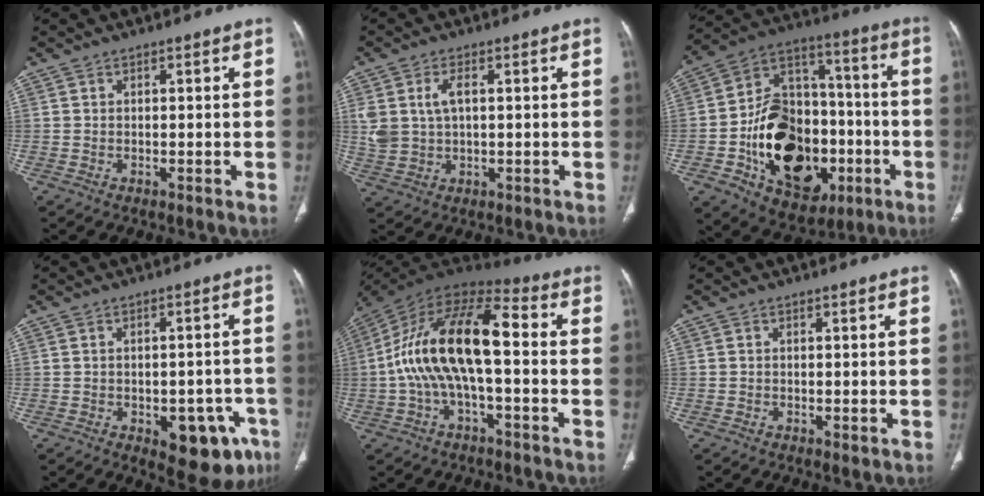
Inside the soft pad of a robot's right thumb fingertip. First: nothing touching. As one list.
[{"total": 6.2, "force": [1.4, 3.7, 4.8], "torque": [-0.100, 0.004, 0.034]}, {"total": 27.9, "force": [-7.1, 18.9, 19.2], "torque": [-0.284, 0.043, -0.091]}, {"total": 11.9, "force": [-5.4, 6.1, 8.6], "torque": [-0.071, 0.022, -0.058]}, {"total": 17.5, "force": [-1.0, 7.4, 15.8], "torque": [-0.305, 0.053, -0.026]}, {"total": 0.8, "force": [-0.3, 0.4, 0.6], "torque": [-0.008, -0.003, -0.003]}]